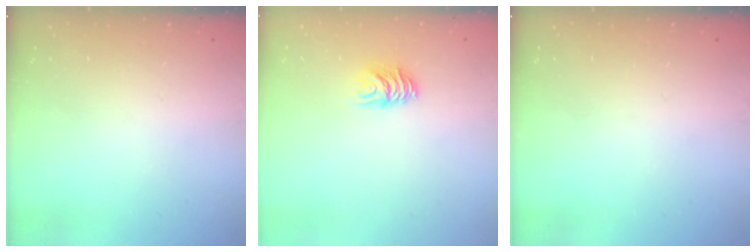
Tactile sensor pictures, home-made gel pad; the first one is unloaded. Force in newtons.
{"total": 6.2, "press": 6.2, "slide": 0.5}
{"total": 0.0}